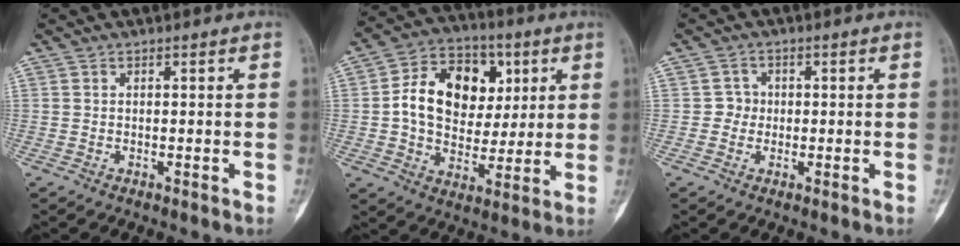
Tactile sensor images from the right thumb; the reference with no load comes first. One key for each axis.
{"total": 17.0, "fx": 3.2, "fy": 12.7, "fz": 10.8, "tx": -0.147, "ty": 0.010, "tz": 0.052}
{"total": 2.5, "fx": -0.2, "fy": 2.4, "fz": 0.5, "tx": 0.012, "ty": 0.010, "tz": -0.010}